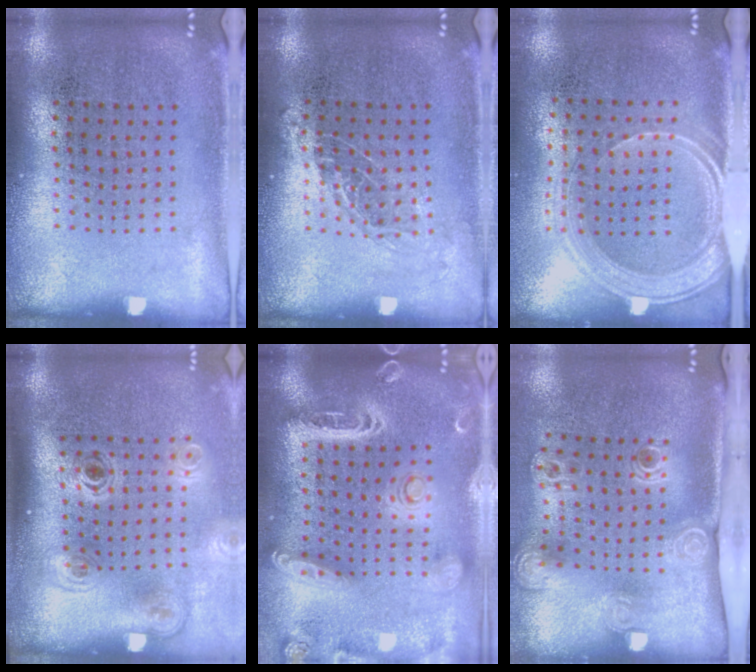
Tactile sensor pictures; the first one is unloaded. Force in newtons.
{"total": 1.0, "press": 0.9, "slide": 0.5}
{"total": 1.9, "press": 1.7, "slide": 0.9}
{"total": 1.9, "press": 1.2, "slide": 1.4}
{"total": 2.8, "press": 2.4, "slide": 1.4}
{"total": 2.2, "press": 1.5, "slide": 1.6}